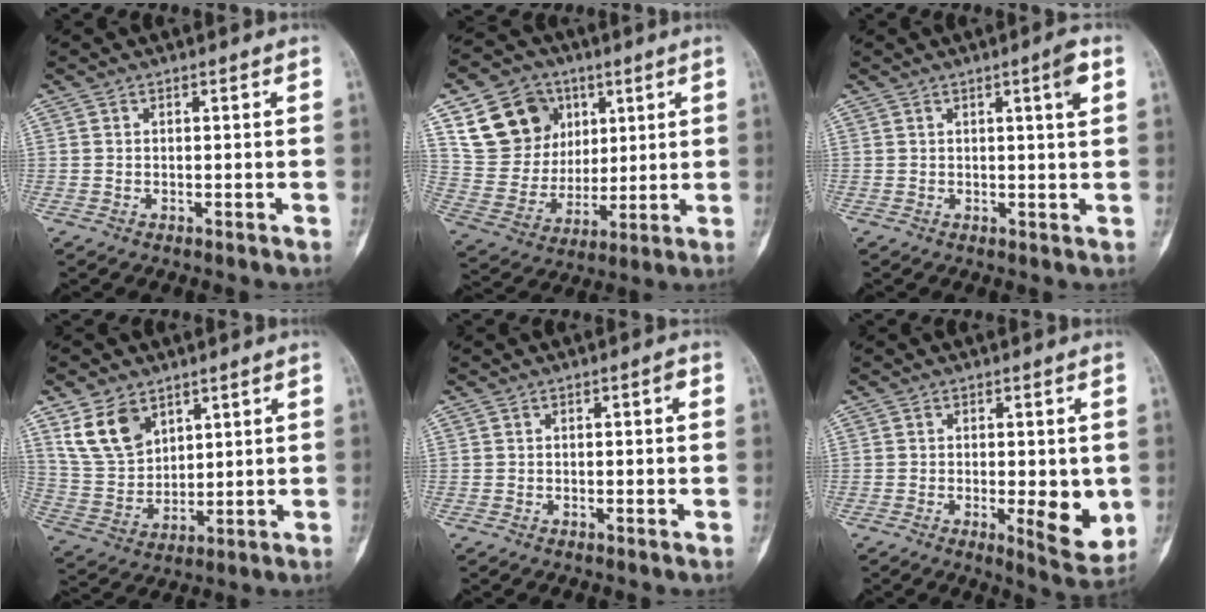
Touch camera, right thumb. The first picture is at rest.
{"total": 16.9, "force": [7.5, 13.4, 7.0], "torque": [-0.094, -0.011, 0.149]}
{"total": 4.0, "force": [1.5, 0.2, 3.7], "torque": [-0.055, -0.006, 0.021]}
{"total": 10.7, "force": [6.1, 7.0, 5.3], "torque": [-0.088, -0.025, 0.135]}
{"total": 1.9, "force": [0.1, 0.5, 1.9], "torque": [-0.025, 0.010, 0.001]}
{"total": 8.2, "force": [-1.2, 2.9, 7.6], "torque": [-0.090, -0.017, -0.010]}